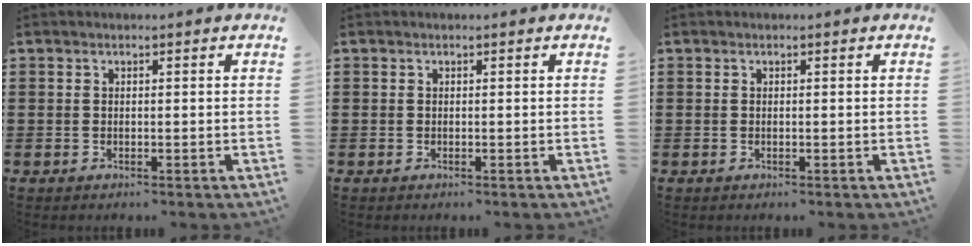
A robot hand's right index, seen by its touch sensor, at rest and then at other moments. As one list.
[{"total": 0.0}, {"total": 0.0}]